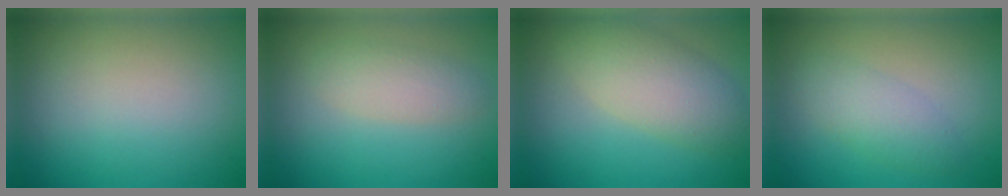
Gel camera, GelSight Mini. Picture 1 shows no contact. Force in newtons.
{"total": 2.5, "press": 2.5, "slide": 0.1}
{"total": 5.1, "press": 5.1, "slide": 0.2}
{"total": 2.6, "press": 2.6, "slide": 0.1}